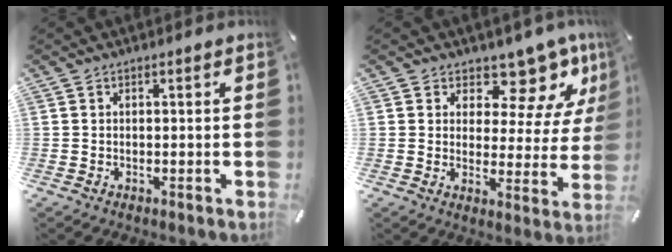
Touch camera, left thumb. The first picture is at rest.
{"total": 10.6, "force": [8.3, 5.2, 3.9], "torque": [-0.046, -0.080, 0.145]}